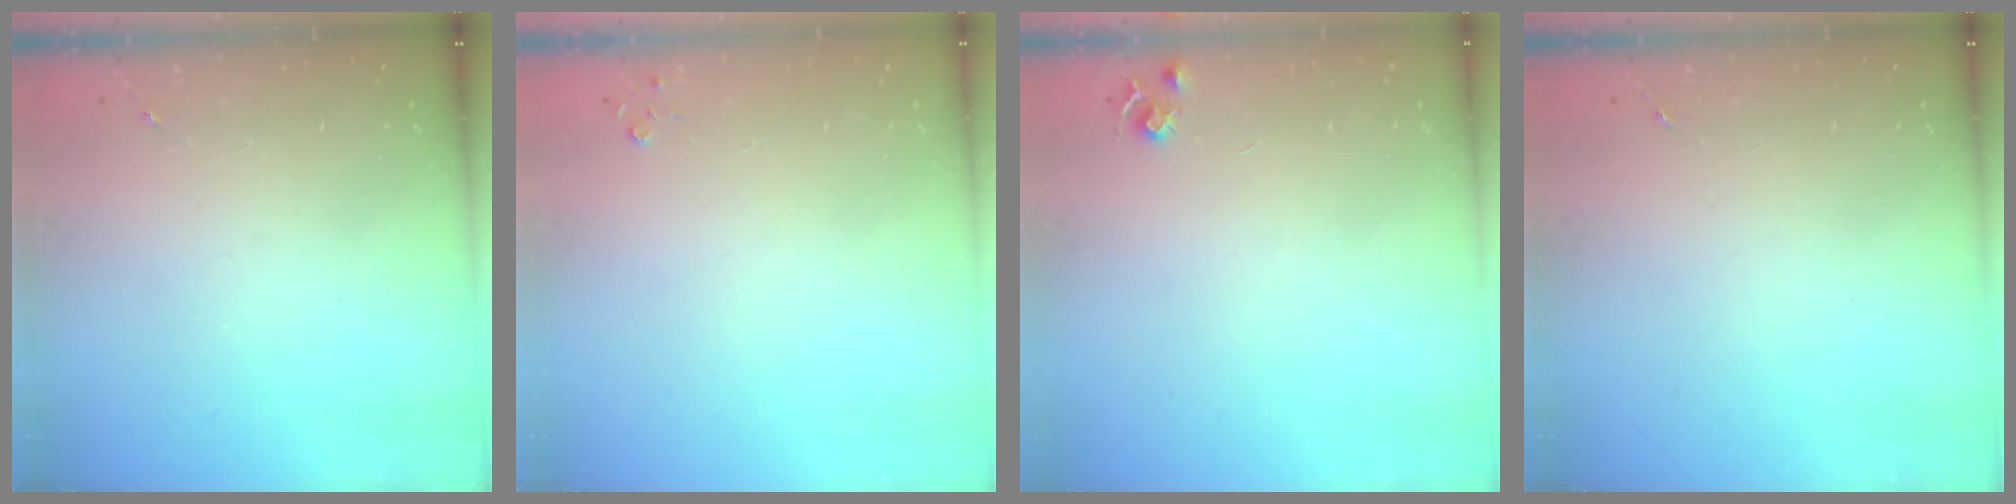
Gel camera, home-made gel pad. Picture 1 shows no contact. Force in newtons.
{"total": 2.7, "press": 2.7, "slide": 0.3}
{"total": 5.2, "press": 5.2, "slide": 0.7}
{"total": 0.0}